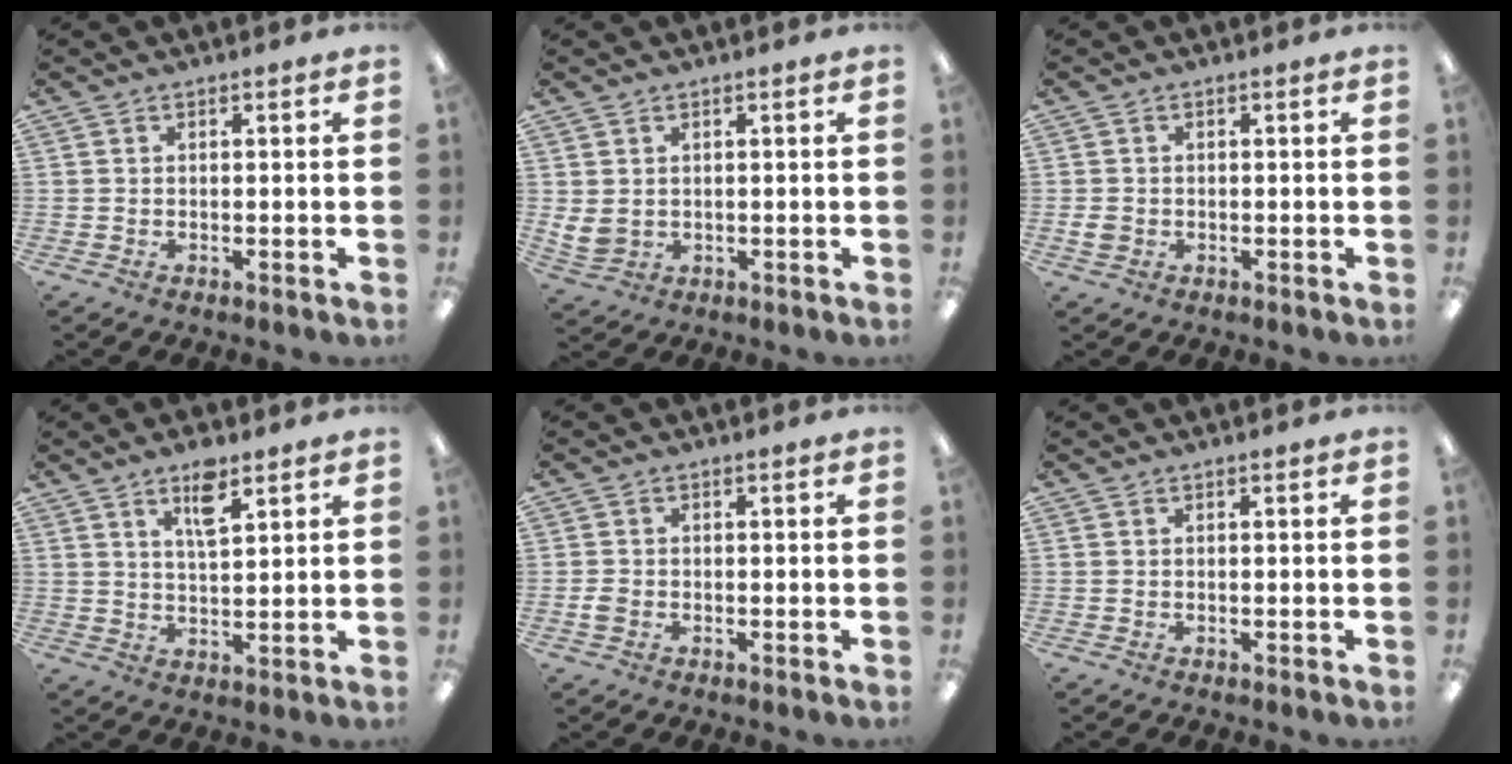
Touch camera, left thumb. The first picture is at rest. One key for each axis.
{"total": 3.7, "fx": 1.3, "fy": 2.8, "fz": 1.9, "tx": -0.045, "ty": -0.004, "tz": 0.027}
{"total": 2.2, "fx": -0.3, "fy": 1.9, "fz": 1.2, "tx": -0.021, "ty": 0.004, "tz": -0.006}
{"total": 7.1, "fx": 4.5, "fy": 2.3, "fz": 4.9, "tx": -0.076, "ty": -0.016, "tz": 0.072}
{"total": 1.9, "fx": -0.6, "fy": 1.4, "fz": 1.1, "tx": -0.020, "ty": 0.004, "tz": -0.011}
{"total": 0.0}